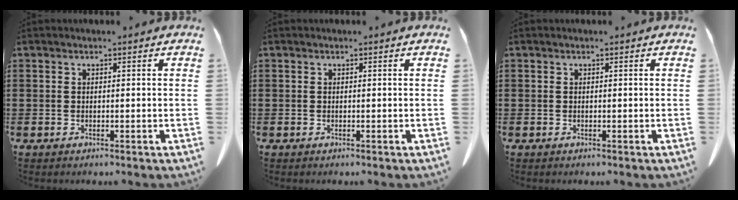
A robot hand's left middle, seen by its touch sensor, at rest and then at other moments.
{"total": 0.0}
{"total": 0.0}